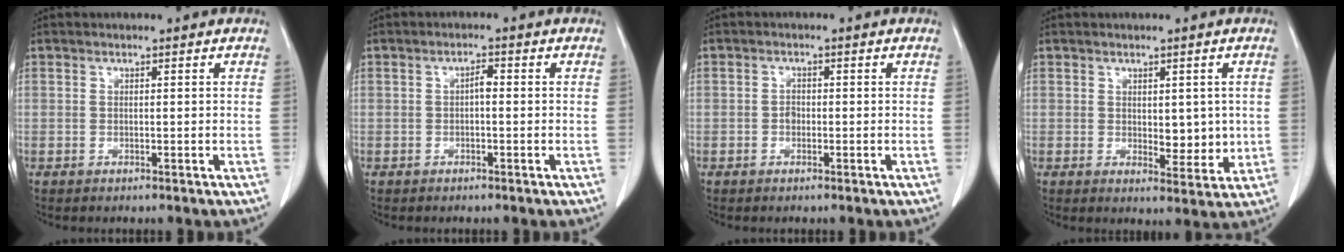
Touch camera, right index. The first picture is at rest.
{"total": 1.6, "force": [-0.1, 0.6, 1.5], "torque": [-0.026, 0.005, -0.001]}
{"total": 1.3, "force": [-0.3, 1.0, 0.8], "torque": [-0.012, 0.004, -0.006]}
{"total": 4.8, "force": [0.3, 2.5, 4.1], "torque": [-0.047, -0.011, 0.012]}